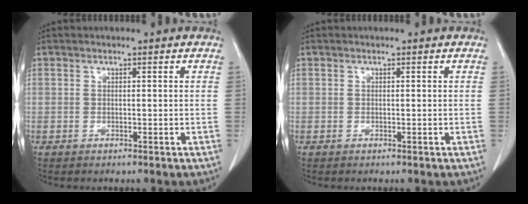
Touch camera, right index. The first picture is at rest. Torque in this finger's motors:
{"motor_torque": [0.02, -0.02, 0.01, 0.00]}